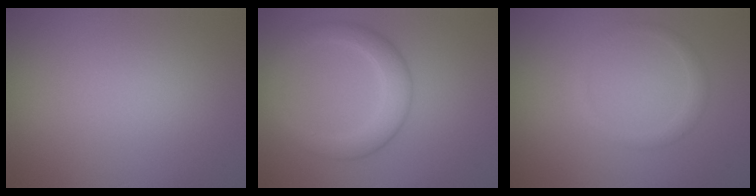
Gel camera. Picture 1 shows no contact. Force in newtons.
{"total": 3.4, "press": 3.4, "slide": 0.0}
{"total": 1.2, "press": 1.1, "slide": 0.1}